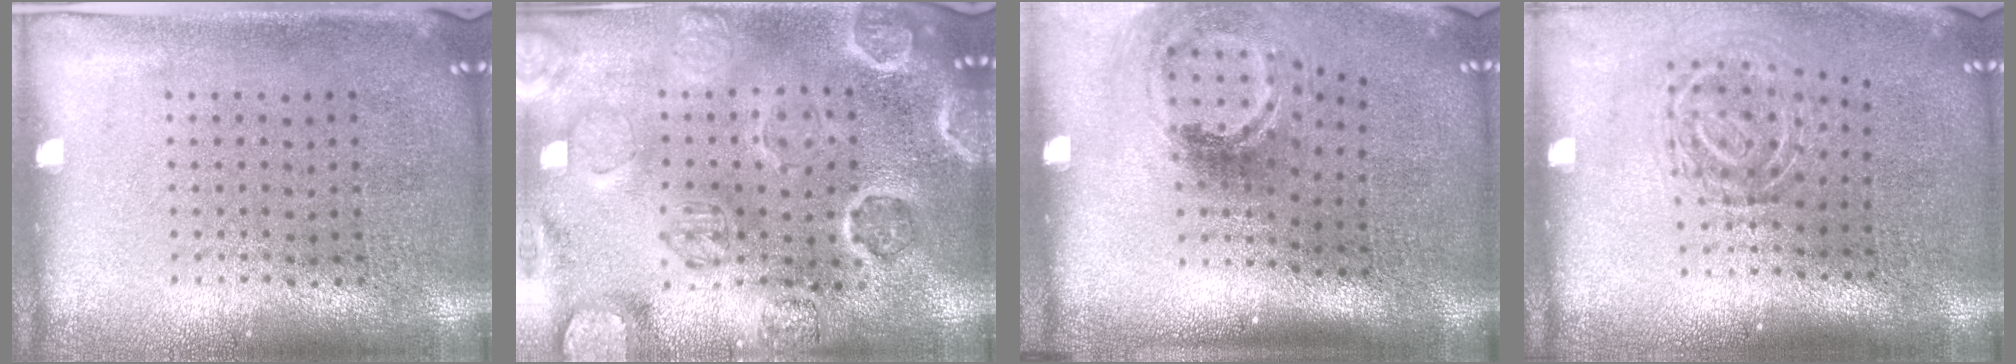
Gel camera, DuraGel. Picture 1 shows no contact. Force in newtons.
{"total": 2.7, "press": 2.7, "slide": 0.2}
{"total": 2.0, "press": 1.3, "slide": 1.6}
{"total": 1.9, "press": 1.2, "slide": 1.5}